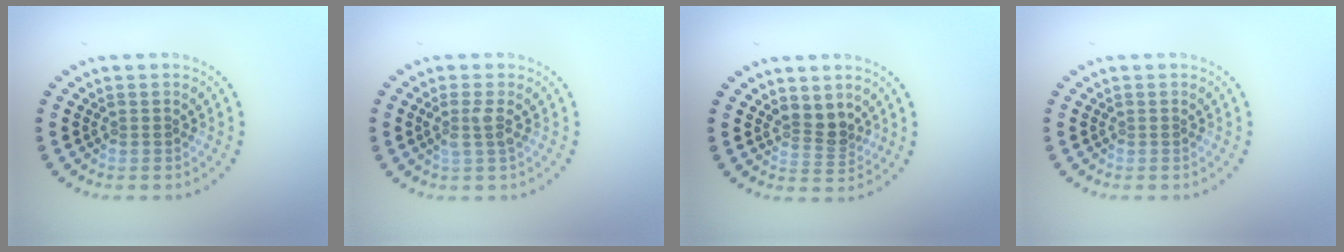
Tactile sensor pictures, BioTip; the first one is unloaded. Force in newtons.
{"total": 1.6, "press": 1.2, "slide": 1.0}
{"total": 2.3, "press": 1.8, "slide": 1.4}
{"total": 0.0}